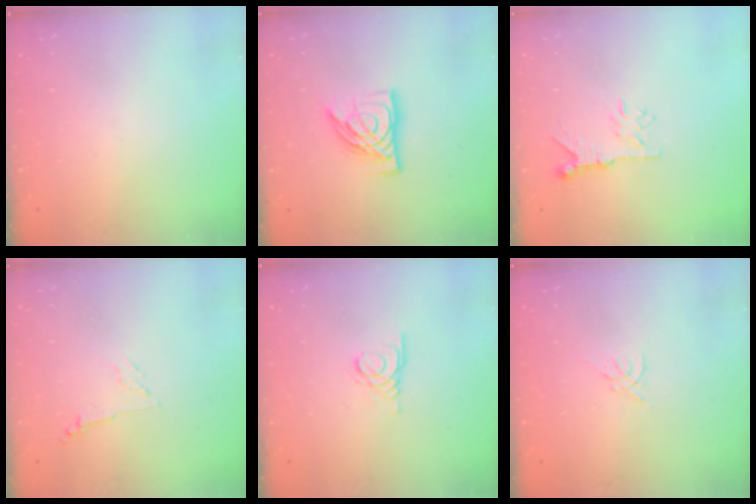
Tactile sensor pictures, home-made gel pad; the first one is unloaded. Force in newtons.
{"total": 11.3, "press": 11.3, "slide": 1.3}
{"total": 7.3, "press": 7.3, "slide": 0.7}
{"total": 2.8, "press": 2.7, "slide": 0.6}
{"total": 1.6, "press": 1.6, "slide": 0.2}
{"total": 0.0}